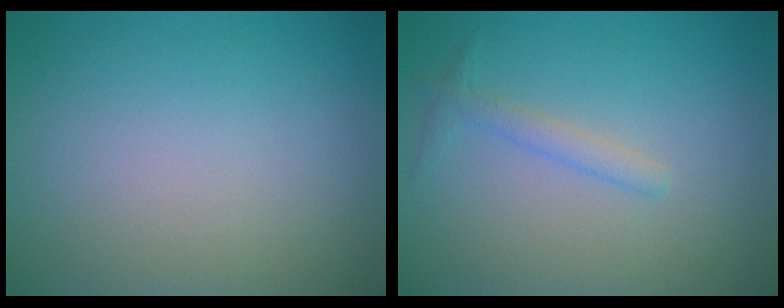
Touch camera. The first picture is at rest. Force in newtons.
{"total": 1.4, "press": 1.4, "slide": 0.1}